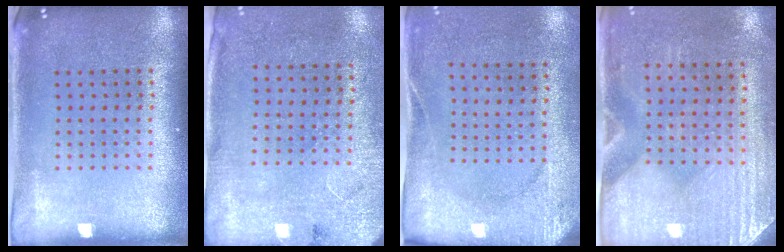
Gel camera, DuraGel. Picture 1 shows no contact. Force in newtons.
{"total": 2.6, "press": 2.2, "slide": 1.5}
{"total": 2.7, "press": 2.1, "slide": 1.6}
{"total": 3.1, "press": 2.7, "slide": 1.6}